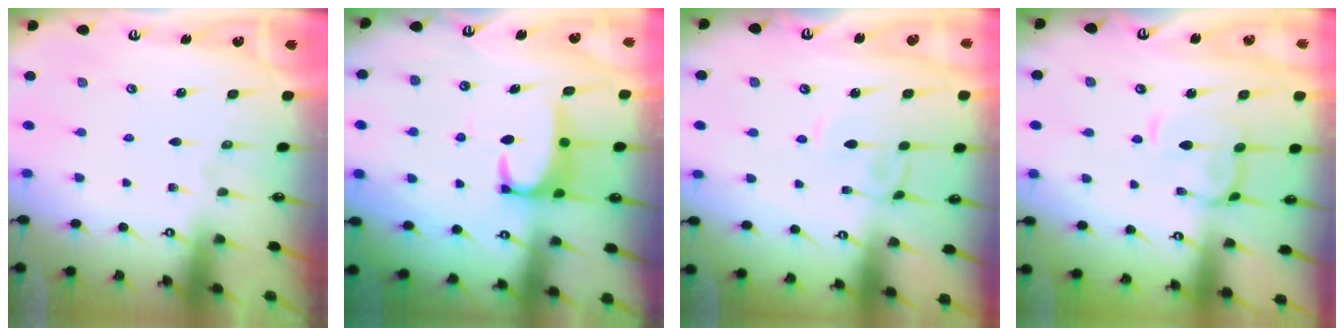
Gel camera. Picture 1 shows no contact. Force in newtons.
{"total": 3.9, "press": 3.8, "slide": 0.9}
{"total": 2.8, "press": 2.8, "slide": 0.2}
{"total": 3.5, "press": 3.4, "slide": 0.9}